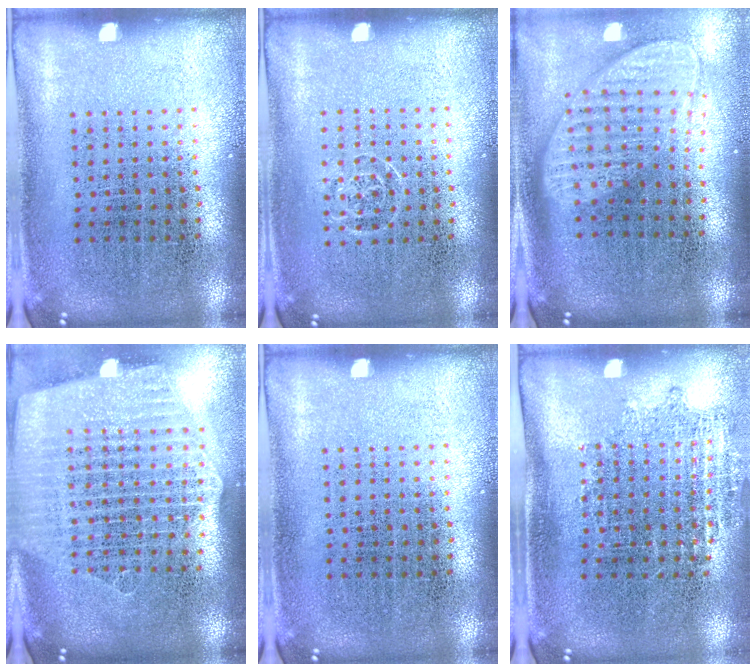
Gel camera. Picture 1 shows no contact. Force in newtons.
{"total": 0.6, "press": 0.5, "slide": 0.3}
{"total": 2.0, "press": 1.5, "slide": 1.3}
{"total": 2.6, "press": 2.2, "slide": 1.3}
{"total": 0.0}
{"total": 1.1, "press": 0.9, "slide": 0.7}